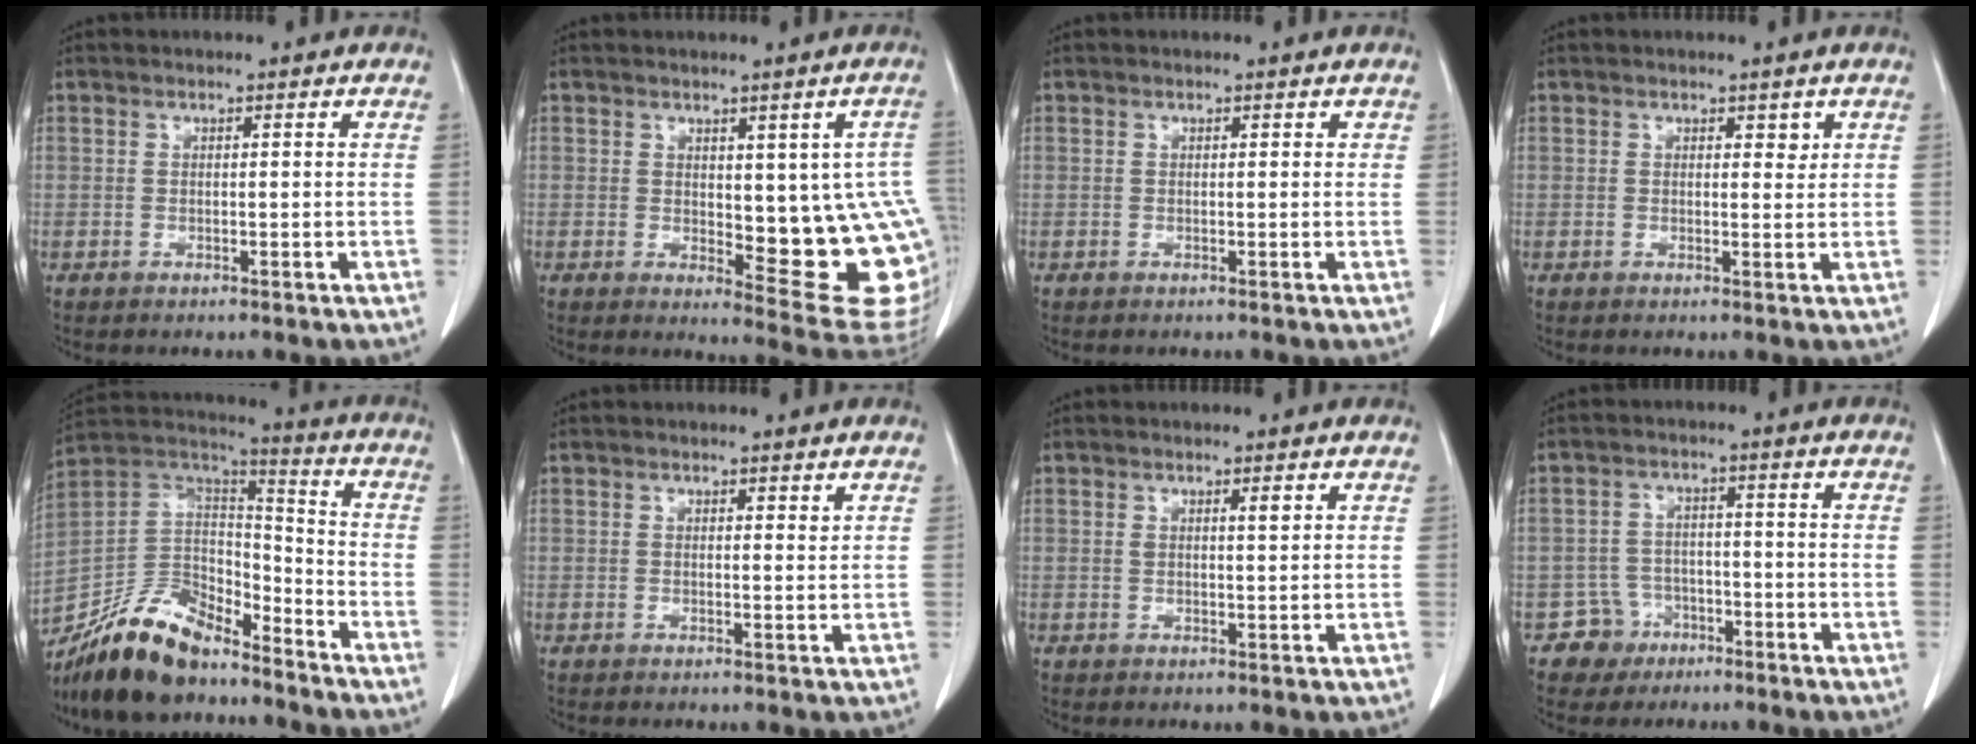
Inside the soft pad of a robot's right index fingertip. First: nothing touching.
{"total": 14.6, "force": [-0.4, 4.8, 13.8], "torque": [-0.125, -0.002, 0.010]}
{"total": 0.5, "force": [0.3, 0.4, 0.2], "torque": [0.002, 0.003, 0.000]}
{"total": 1.4, "force": [0.8, 0.8, 0.8], "torque": [-0.007, -0.005, 0.011]}
{"total": 16.5, "force": [-13.6, 6.0, 7.0], "torque": [-0.128, 0.030, -0.252]}
{"total": 0.7, "force": [0.6, 0.2, 0.4], "torque": [-0.007, -0.004, 0.007]}
{"total": 1.4, "force": [0.8, 0.2, 1.2], "torque": [-0.020, -0.003, 0.012]}
{"total": 4.8, "force": [-2.8, 4.0, -0.4], "torque": [0.014, 0.015, -0.045]}